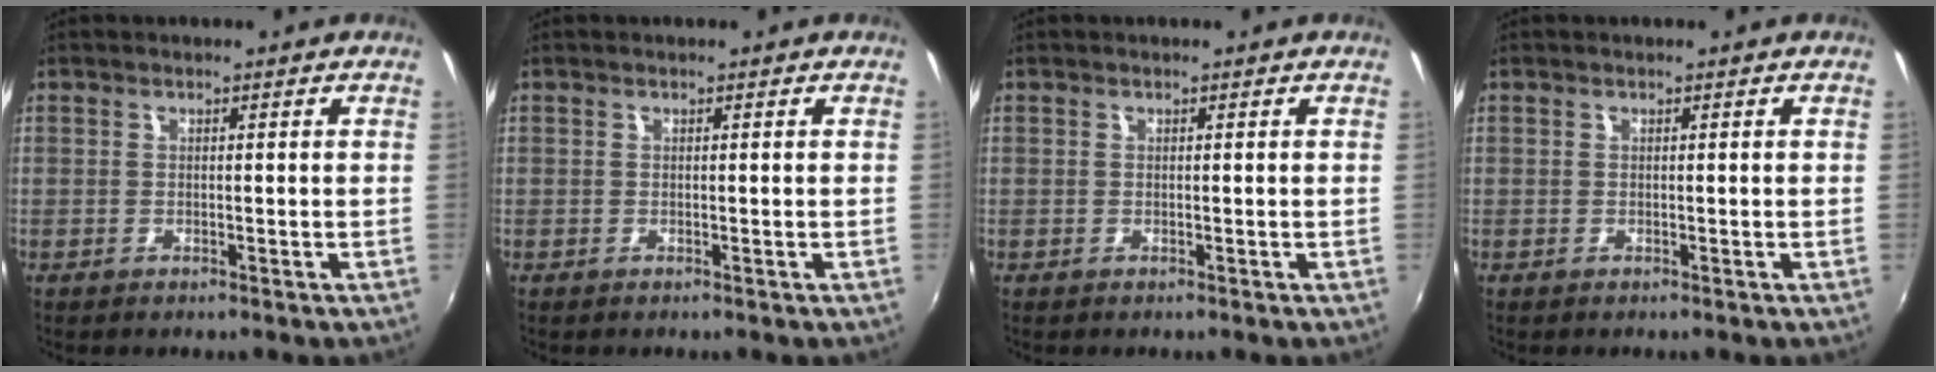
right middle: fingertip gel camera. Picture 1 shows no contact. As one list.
[{"total": 0.0}, {"total": 0.0}, {"total": 0.0}]